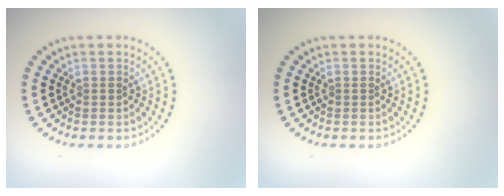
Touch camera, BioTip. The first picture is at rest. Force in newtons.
{"total": 0.0}